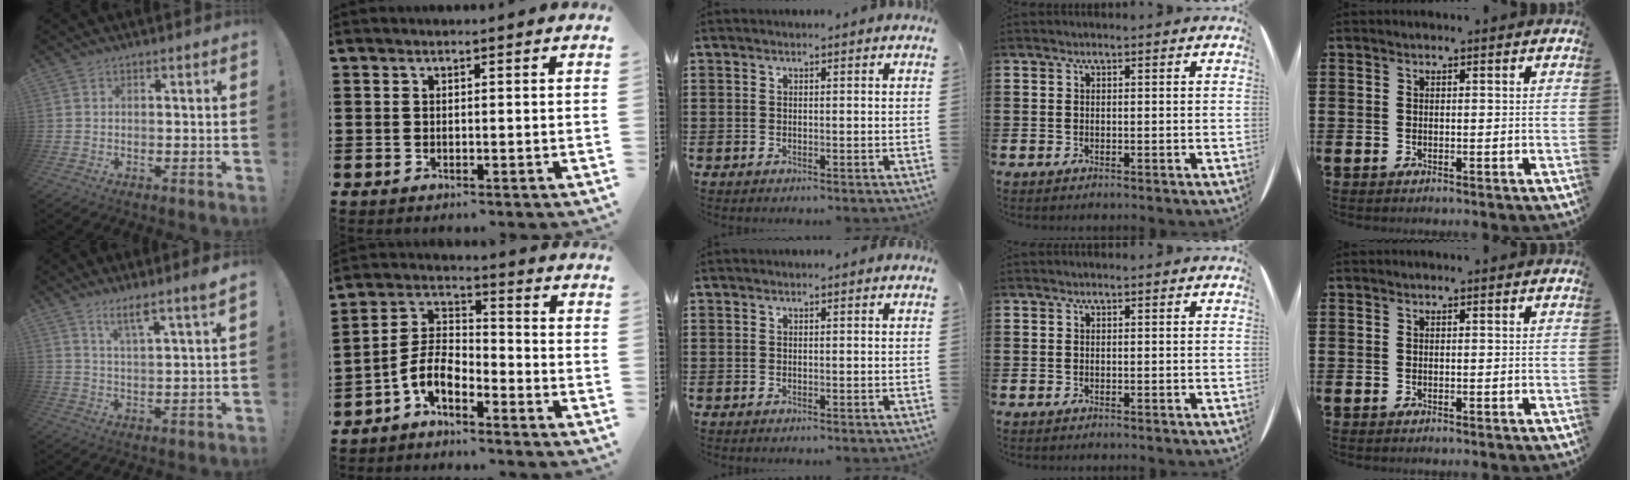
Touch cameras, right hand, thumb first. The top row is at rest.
{"thumb": {"total": 6.8, "force": [5.1, -0.2, 4.5], "torque": [-0.075, -0.033, 0.083]}, "index": {"total": 5.9, "force": [-3.9, 2.7, 3.4], "torque": [-0.095, -0.005, -0.086]}}